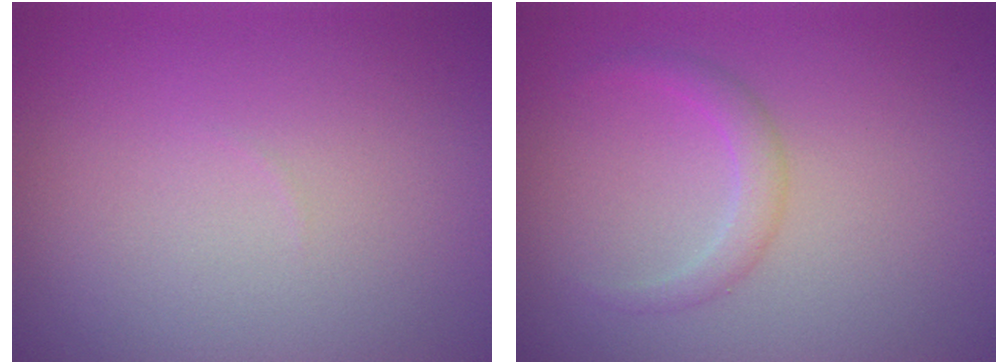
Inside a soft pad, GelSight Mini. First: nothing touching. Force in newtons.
{"total": 1.6, "press": 1.6, "slide": 0.0}